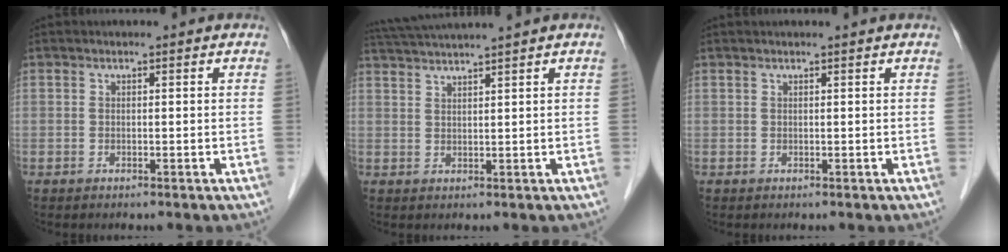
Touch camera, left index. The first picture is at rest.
{"total": 6.9, "force": [6.2, -1.7, 2.5], "torque": [-0.044, 0.018, 0.108]}
{"total": 2.3, "force": [2.2, -0.3, 0.9], "torque": [-0.008, 0.017, 0.030]}